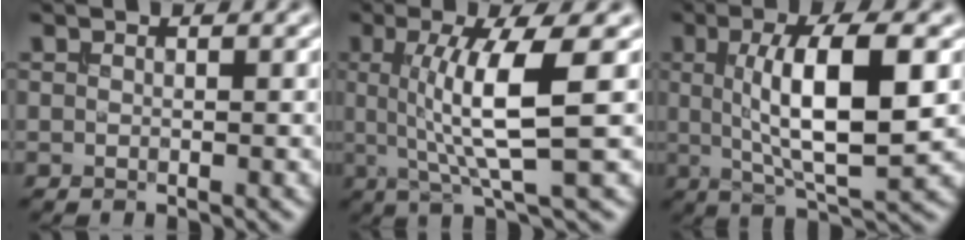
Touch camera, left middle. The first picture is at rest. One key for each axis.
{"total": 7.0, "fx": 0.6, "fy": 1.3, "fz": 6.8, "tx": -0.120, "ty": -0.002, "tz": 0.012}
{"total": 8.8, "fx": 0.9, "fy": 2.3, "fz": 8.5, "tx": -0.136, "ty": -0.002, "tz": 0.019}